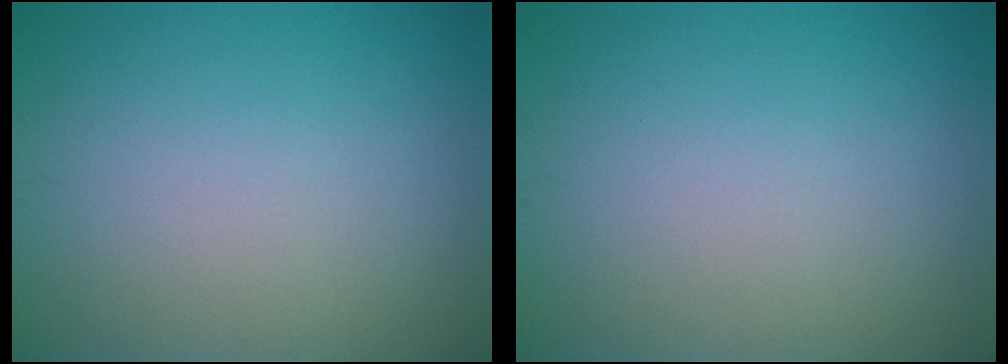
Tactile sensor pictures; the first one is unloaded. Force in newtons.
{"total": 0.0}